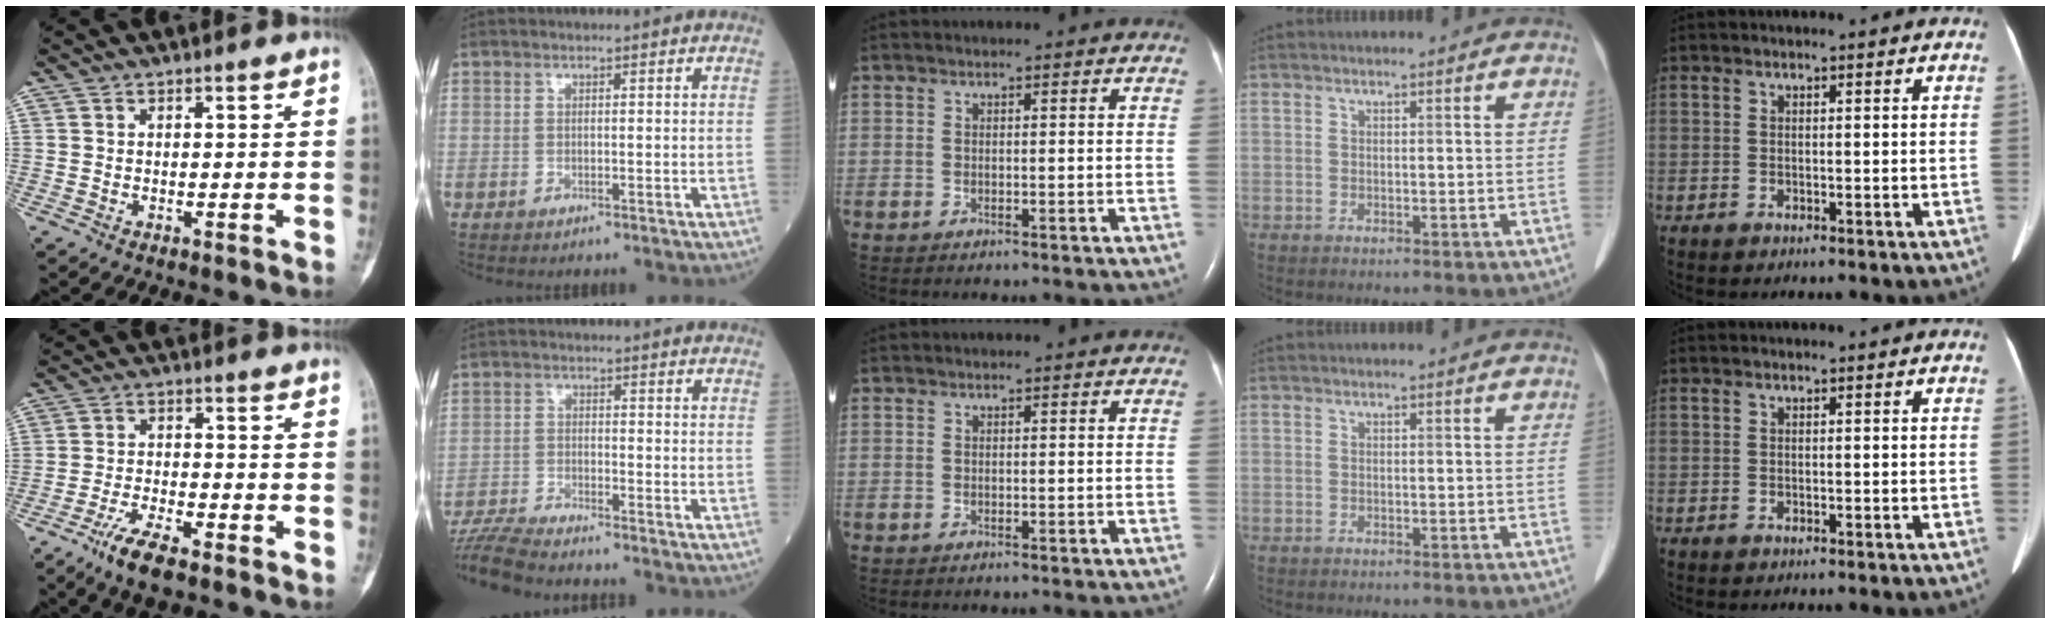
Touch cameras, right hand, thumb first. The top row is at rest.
{"thumb": {"total": 7.5, "force": [-5.1, 2.1, 5.1], "torque": [-0.105, 0.015, -0.094]}, "index": {"total": 8.7, "force": [-8.2, -0.2, 2.9], "torque": [-0.057, -0.017, -0.148]}}